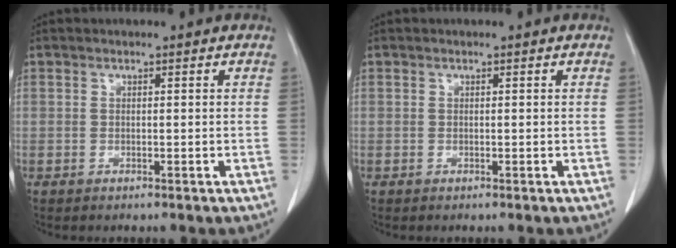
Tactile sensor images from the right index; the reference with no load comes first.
{"total": 0.0}